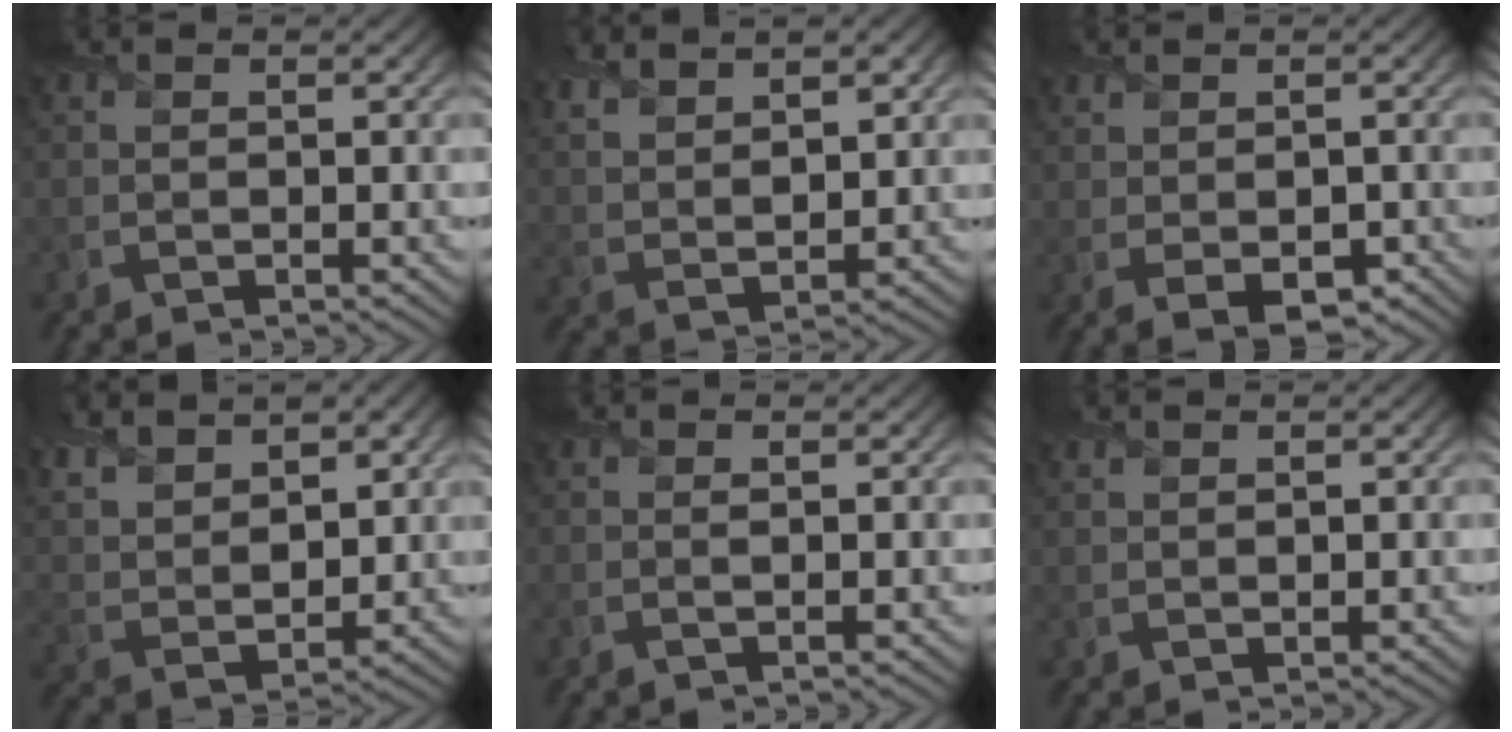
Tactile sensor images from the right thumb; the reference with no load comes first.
{"total": 7.6, "force": [5.1, 3.0, 4.8], "torque": [-0.105, 0.001, 0.096]}
{"total": 4.1, "force": [-1.0, 2.1, 3.4], "torque": [-0.064, -0.010, -0.006]}
{"total": 9.6, "force": [6.0, 5.0, 5.6], "torque": [-0.143, 0.009, 0.110]}
{"total": 0.8, "force": [0.2, 0.2, 0.8], "torque": [-0.015, 0.002, 0.003]}
{"total": 1.1, "force": [0.9, 0.4, 0.3], "torque": [-0.013, -0.001, 0.024]}